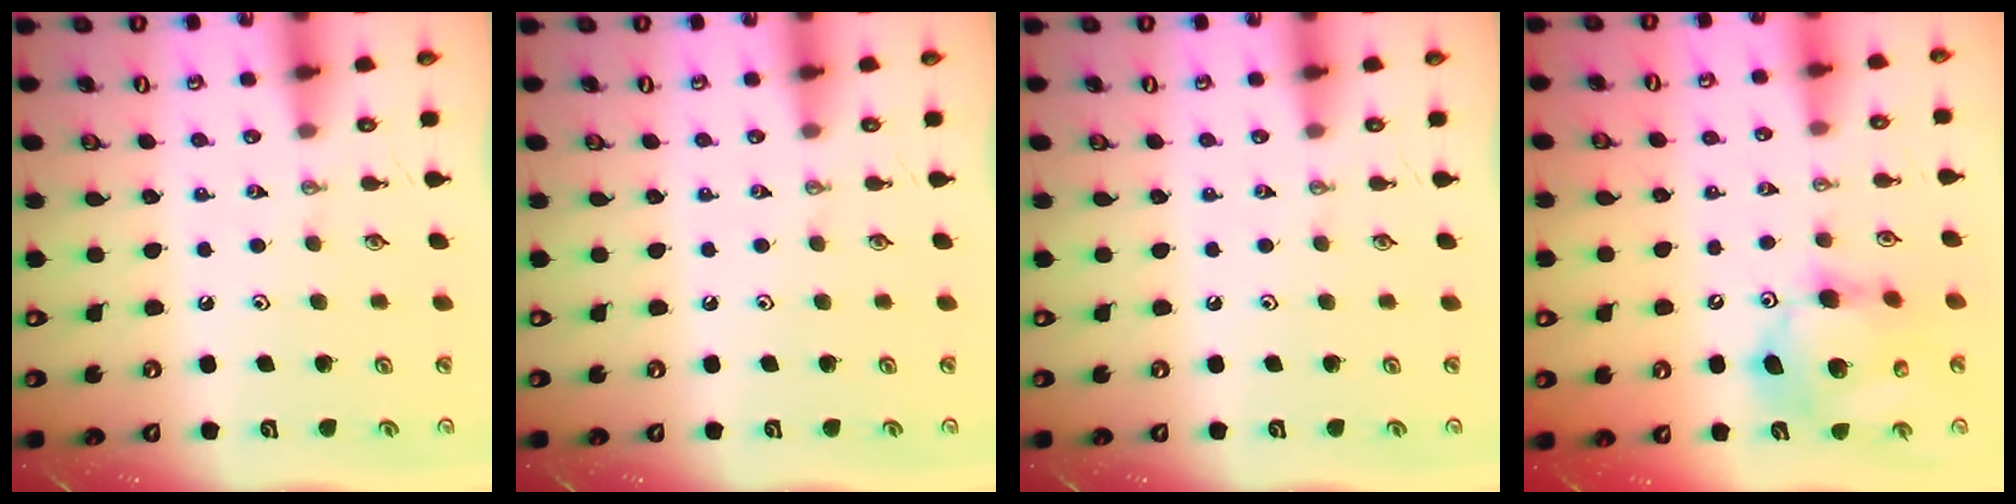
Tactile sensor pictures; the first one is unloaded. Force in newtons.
{"total": 0.0}
{"total": 0.0}
{"total": 13.8, "press": 13.6, "slide": 2.4}